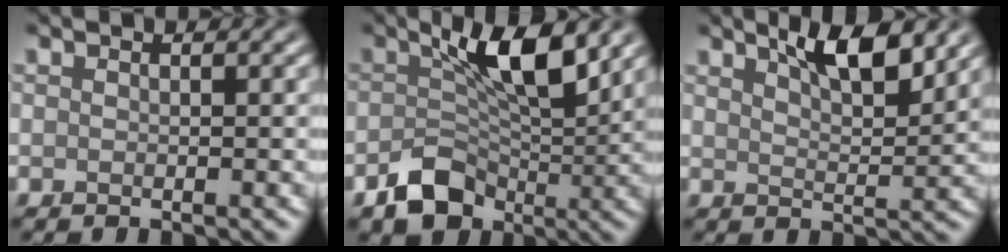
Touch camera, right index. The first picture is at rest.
{"total": 5.9, "force": [-0.7, 3.9, 4.4], "torque": [-0.063, -0.001, -0.010]}
{"total": 5.1, "force": [3.4, 1.5, 3.5], "torque": [-0.049, 0.003, 0.053]}